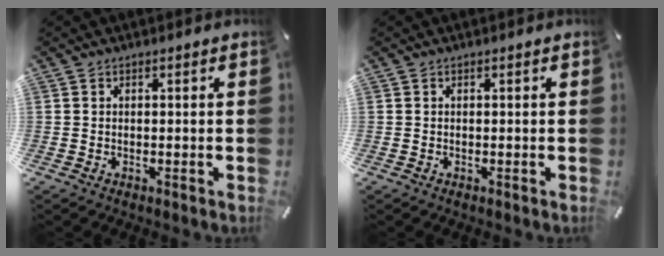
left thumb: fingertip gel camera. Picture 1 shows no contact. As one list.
[{"total": 0.0}]